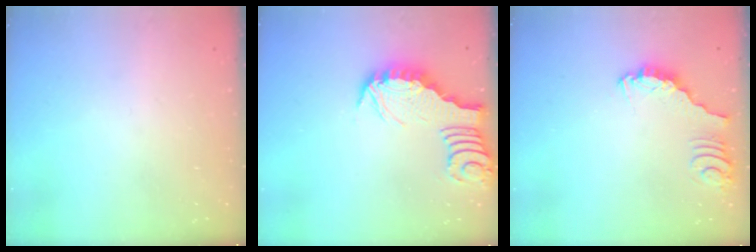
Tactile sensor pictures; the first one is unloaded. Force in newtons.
{"total": 2.6, "press": 2.6, "slide": 0.2}
{"total": 2.7, "press": 2.7, "slide": 0.1}